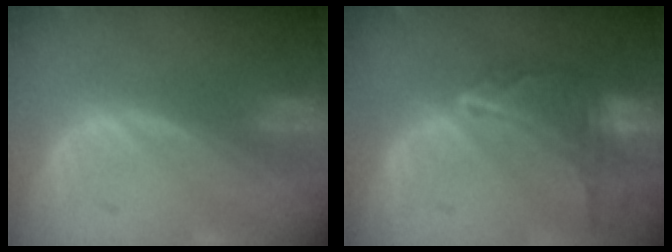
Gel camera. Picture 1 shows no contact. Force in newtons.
{"total": 9.2, "press": 8.1, "slide": 4.4}